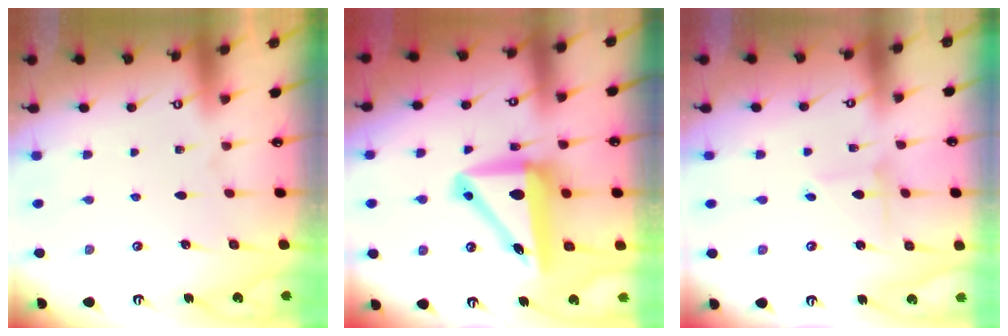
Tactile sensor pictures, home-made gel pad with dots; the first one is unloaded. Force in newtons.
{"total": 12.1, "press": 11.6, "slide": 3.2}
{"total": 2.2, "press": 2.2, "slide": 0.2}